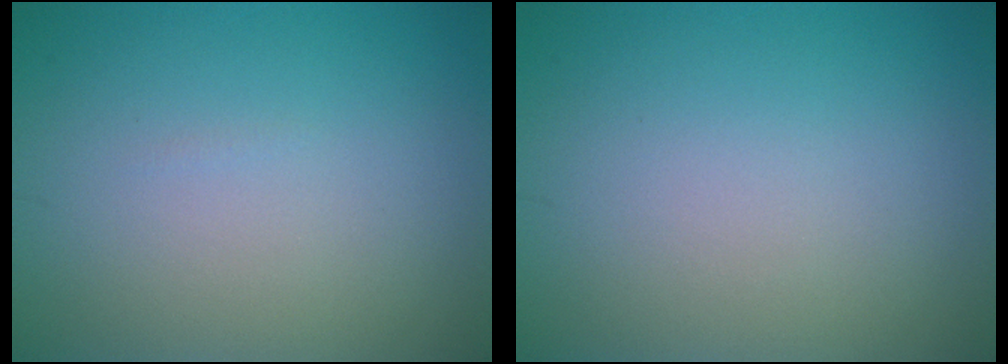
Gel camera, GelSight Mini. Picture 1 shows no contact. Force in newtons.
{"total": 0.0}